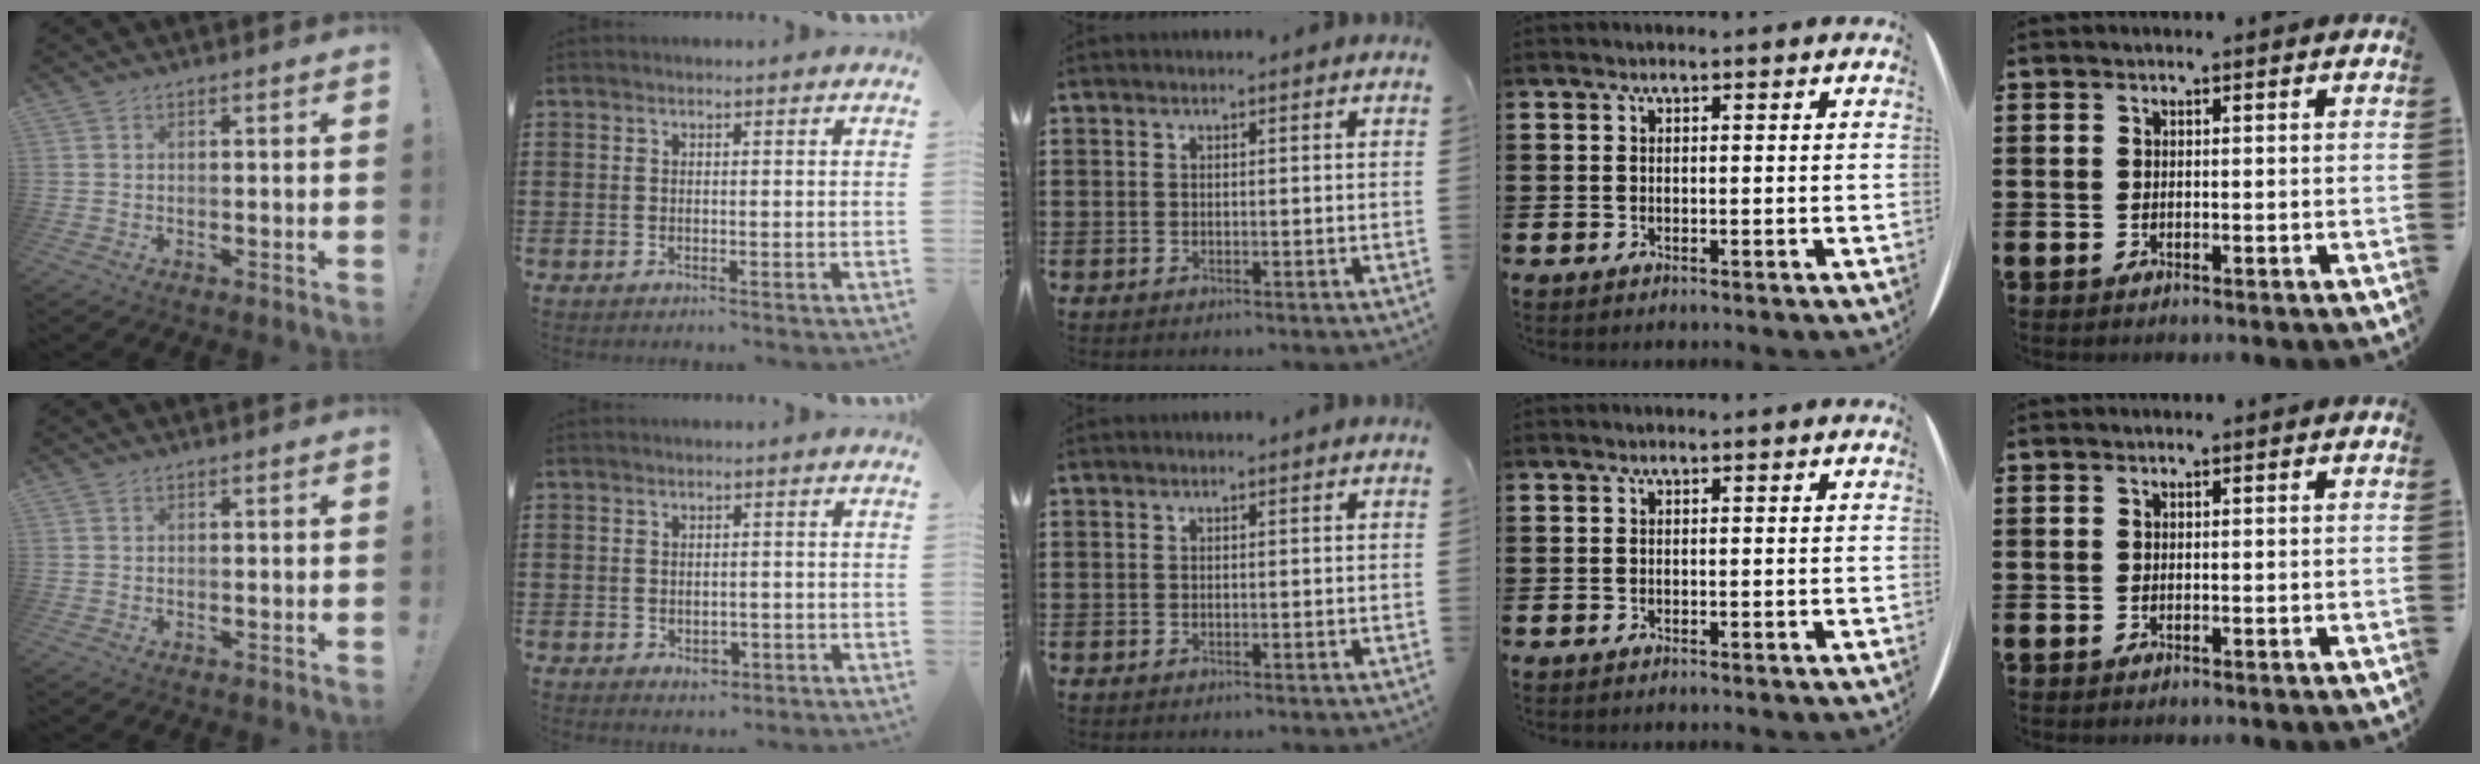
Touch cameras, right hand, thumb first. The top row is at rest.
{"index": {"total": 2.0, "force": [-0.6, 1.3, 1.4], "torque": [-0.028, 0.002, -0.012]}}